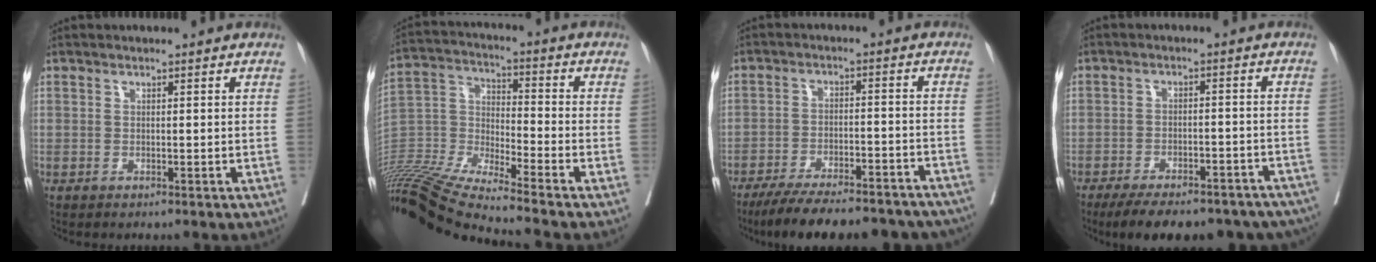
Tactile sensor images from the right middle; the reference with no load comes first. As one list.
[{"total": 20.4, "force": [-18.1, -0.7, 9.5], "torque": [-0.226, -0.012, -0.342]}, {"total": 22.2, "force": [-19.4, 4.8, 9.6], "torque": [-0.127, -0.007, -0.265]}, {"total": 20.6, "force": [-17.0, 7.0, 9.4], "torque": [-0.125, -0.001, -0.212]}]